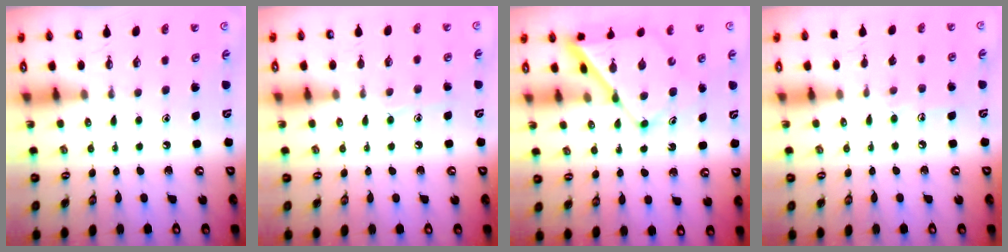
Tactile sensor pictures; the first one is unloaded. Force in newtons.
{"total": 7.7, "press": 7.6, "slide": 0.5}
{"total": 10.2, "press": 10.2, "slide": 0.9}
{"total": 6.4, "press": 6.4, "slide": 0.6}